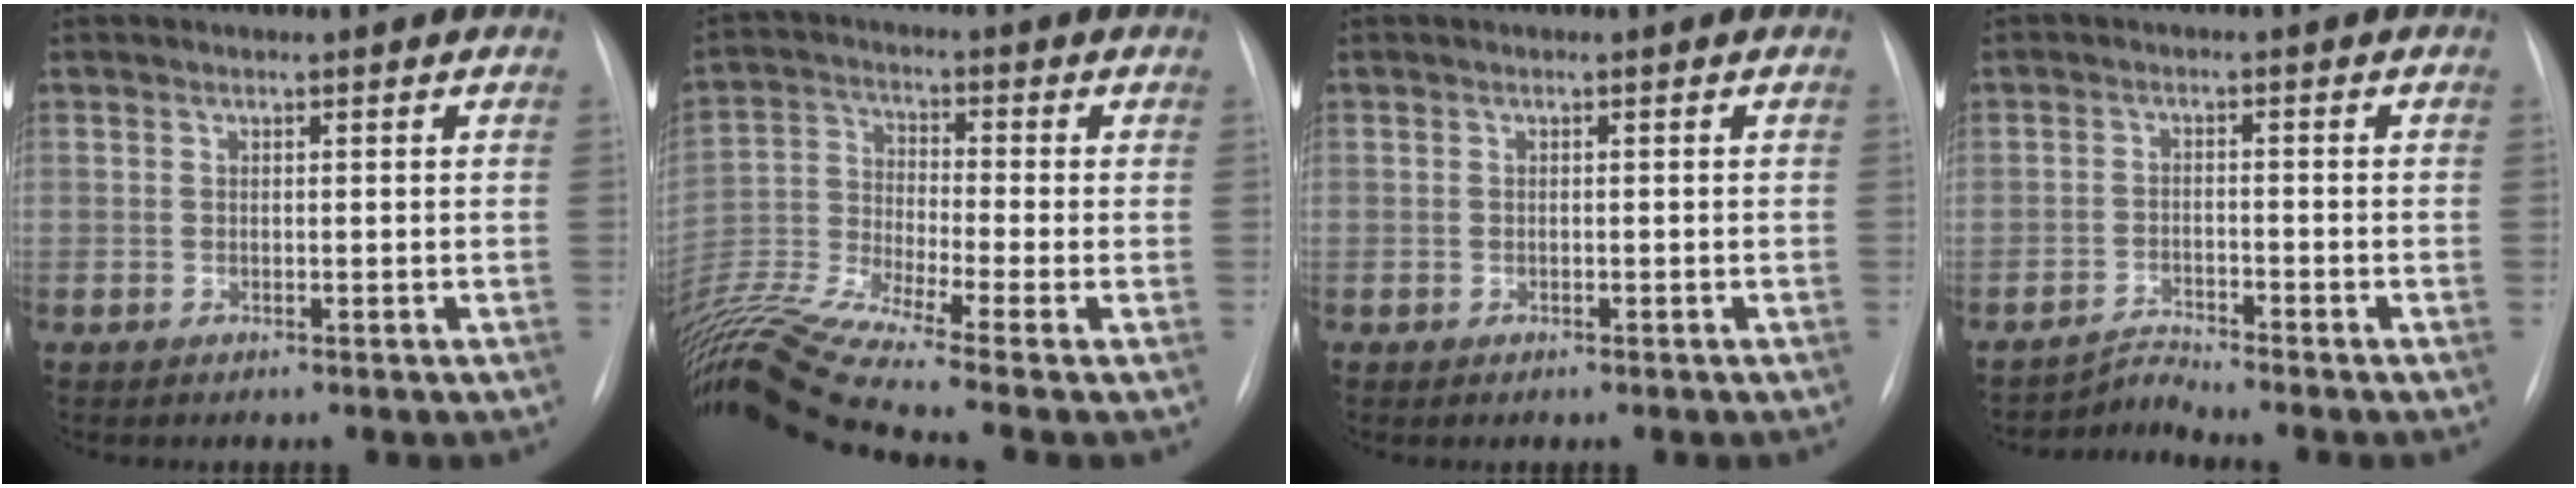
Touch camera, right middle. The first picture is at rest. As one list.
[{"total": 13.7, "force": [-11.3, -2.1, 7.4], "torque": [-0.155, -0.011, -0.214]}, {"total": 0.0}, {"total": 3.1, "force": [-2.7, -1.3, -1.0], "torque": [0.017, -0.013, -0.047]}]